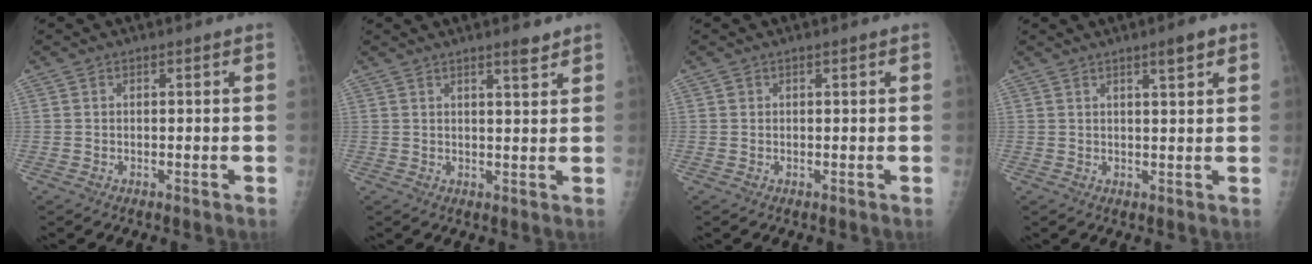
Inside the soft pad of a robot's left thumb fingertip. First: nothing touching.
{"total": 3.2, "force": [2.5, 0.4, 1.9], "torque": [-0.023, -0.020, 0.037]}
{"total": 0.7, "force": [0.3, 0.5, 0.3], "torque": [0.003, 0.000, 0.005]}
{"total": 3.7, "force": [2.2, 0.5, 2.9], "torque": [-0.039, -0.012, 0.033]}